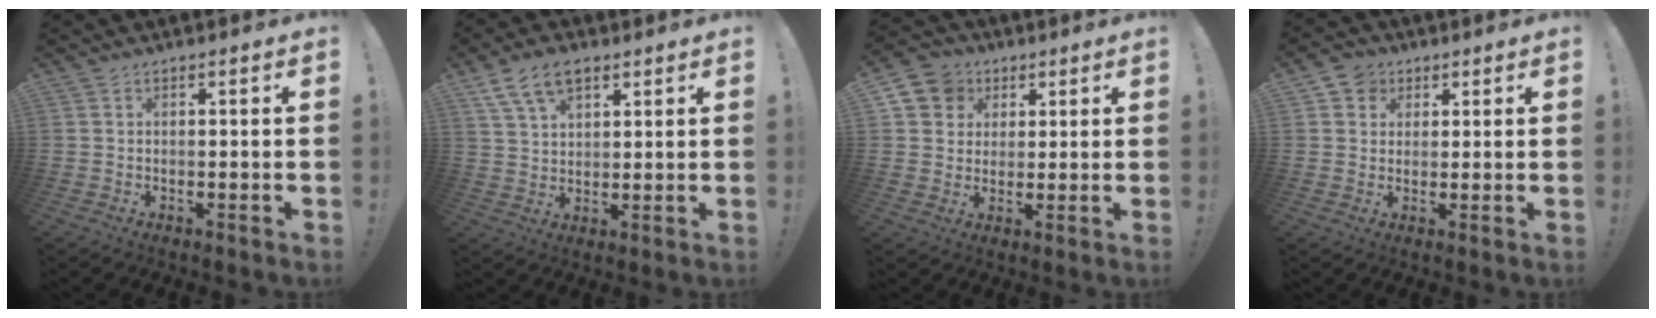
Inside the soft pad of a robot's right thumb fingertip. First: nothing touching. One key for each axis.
{"total": 9.8, "fx": 5.5, "fy": 5.6, "fz": 5.8, "tx": -0.100, "ty": -0.010, "tz": 0.107}
{"total": 9.5, "fx": 3.6, "fy": 8.3, "fz": 2.8, "tx": -0.045, "ty": -0.010, "tz": 0.075}
{"total": 5.5, "fx": 2.5, "fy": 4.7, "fz": 1.3, "tx": -0.016, "ty": -0.011, "tz": 0.046}